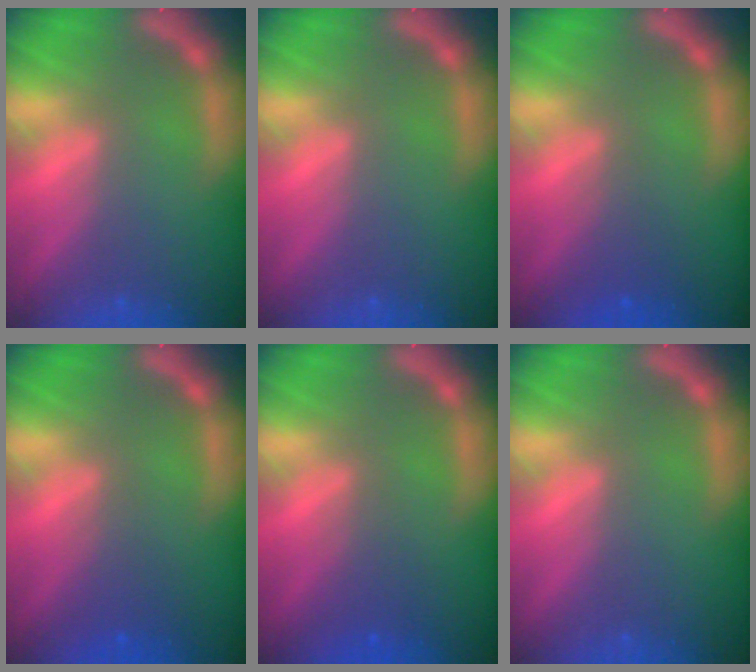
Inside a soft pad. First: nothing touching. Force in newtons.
{"total": 0.0}
{"total": 2.0}
{"total": 2.0}
{"total": 1.9}
{"total": 0.0}